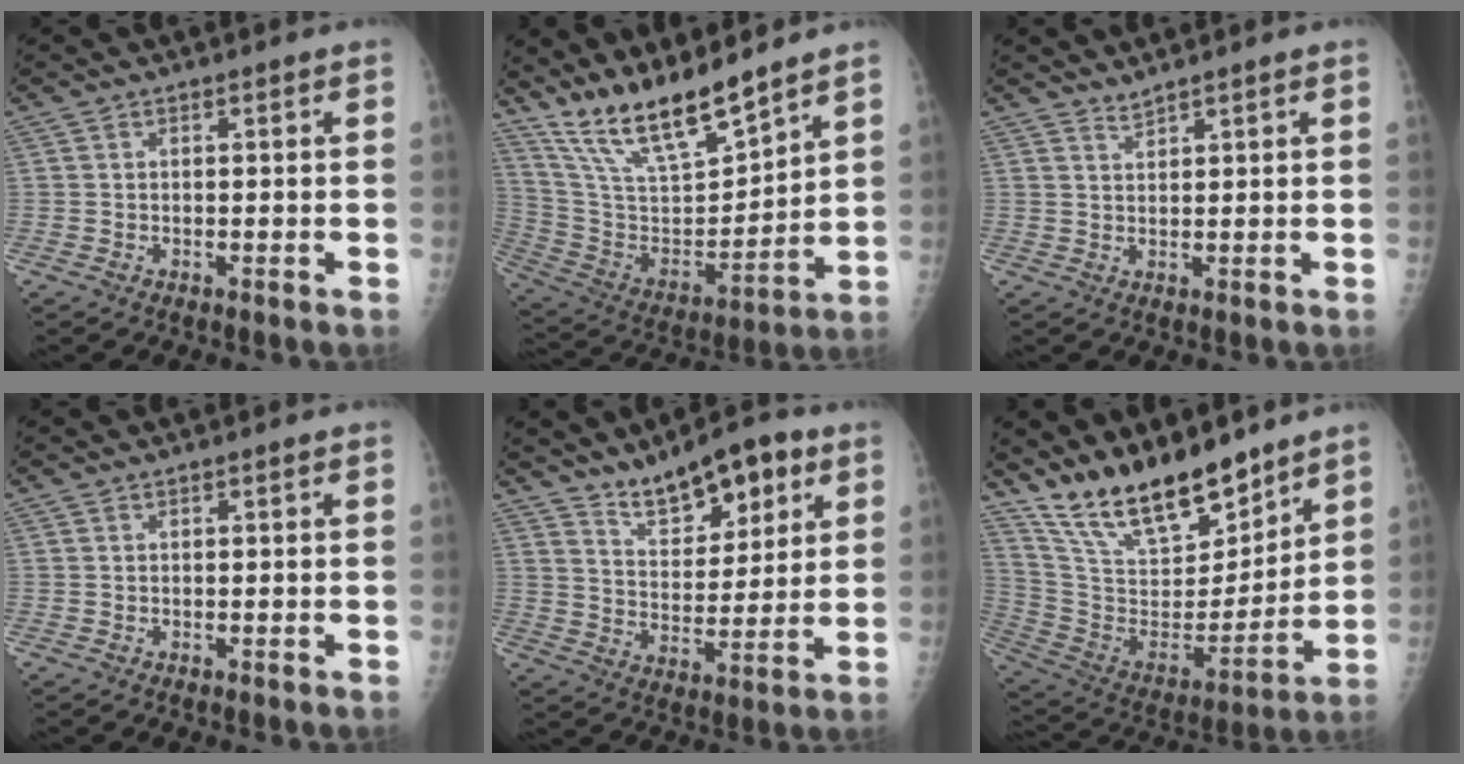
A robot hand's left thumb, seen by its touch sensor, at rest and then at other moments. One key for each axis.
{"total": 17.0, "fx": 14.1, "fy": 3.4, "fz": 8.9, "tx": -0.144, "ty": -0.075, "tz": 0.277}
{"total": 1.7, "fx": 1.6, "fy": -0.2, "fz": 0.3, "tx": -0.002, "ty": -0.009, "tz": 0.033}
{"total": 0.5, "fx": 0.4, "fy": 0.0, "fz": 0.3, "tx": -0.005, "ty": -0.002, "tz": 0.009}
{"total": 13.1, "fx": 8.4, "fy": 5.6, "fz": 8.4, "tx": -0.099, "ty": -0.041, "tz": 0.144}
{"total": 20.0, "fx": 16.1, "fy": 6.8, "fz": 9.7, "tx": -0.131, "ty": -0.093, "tz": 0.296}